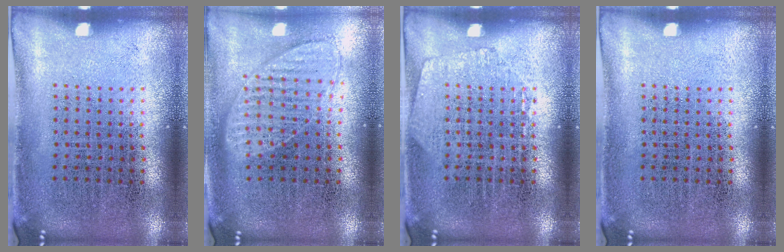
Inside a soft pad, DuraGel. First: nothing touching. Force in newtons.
{"total": 0.9, "press": 0.9, "slide": 0.1}
{"total": 1.0, "press": 1.0, "slide": 0.1}
{"total": 0.0}